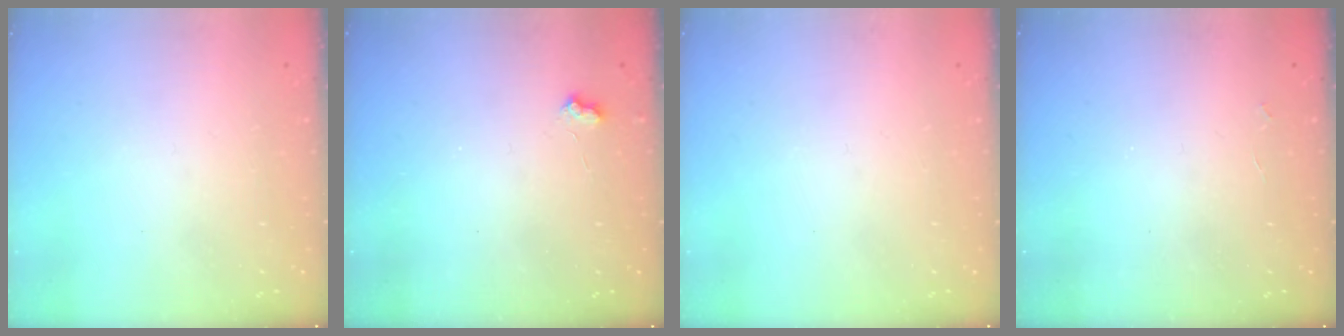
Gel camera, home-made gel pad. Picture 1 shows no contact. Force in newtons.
{"total": 2.4, "press": 2.4, "slide": 0.5}
{"total": 0.0}
{"total": 2.0, "press": 2.0, "slide": 0.4}